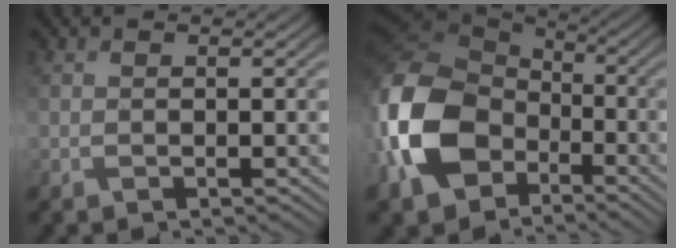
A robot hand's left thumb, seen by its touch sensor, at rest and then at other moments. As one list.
[{"total": 15.0, "force": [-4.7, 10.7, 9.3], "torque": [-0.261, -0.035, -0.093]}]